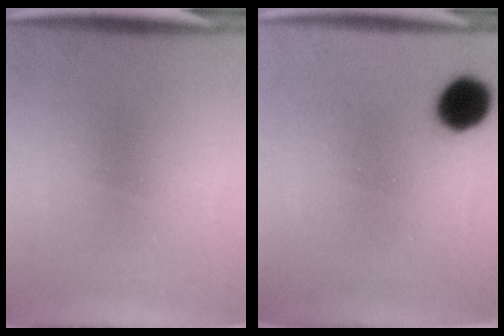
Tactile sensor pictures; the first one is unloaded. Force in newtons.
{"total": 7.8}